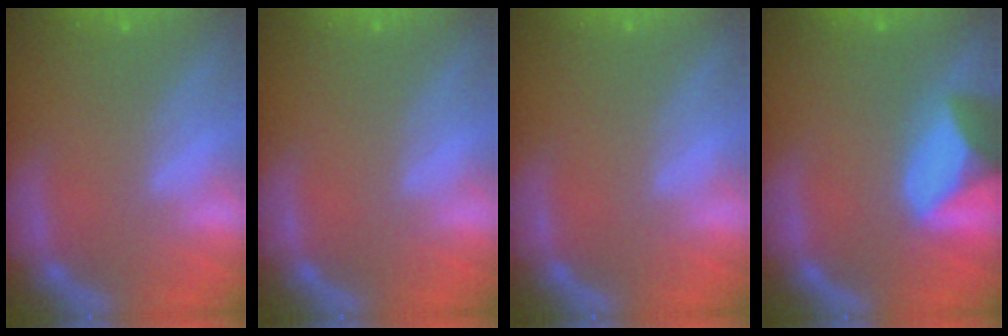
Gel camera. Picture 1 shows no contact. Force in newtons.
{"total": 0.0}
{"total": 0.0}
{"total": 8.4}